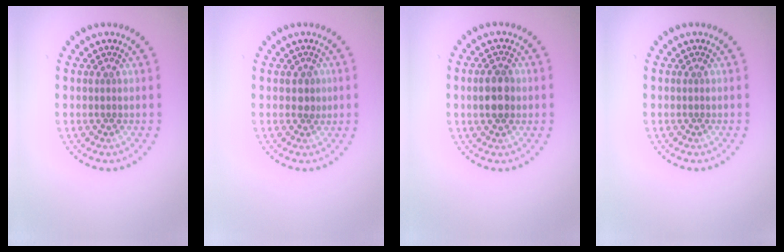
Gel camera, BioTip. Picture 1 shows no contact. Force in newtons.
{"total": 1.2, "press": 1.1, "slide": 0.5}
{"total": 3.3, "press": 3.3, "slide": 0.1}
{"total": 0.0}